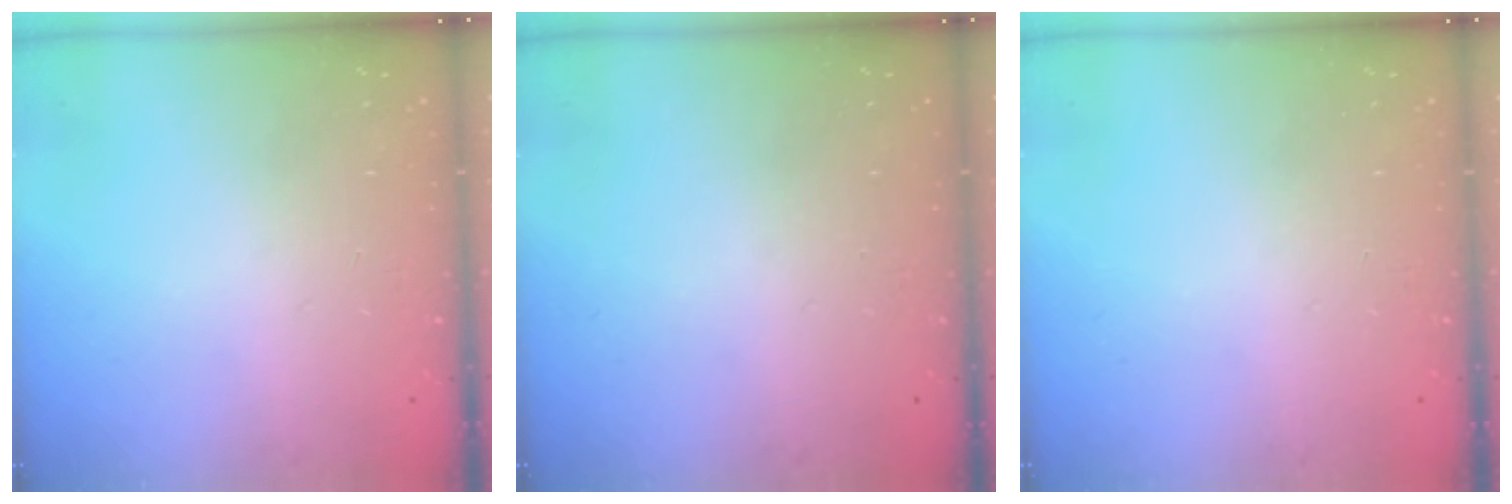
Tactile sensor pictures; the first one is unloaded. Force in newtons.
{"total": 0.0}
{"total": 0.0}